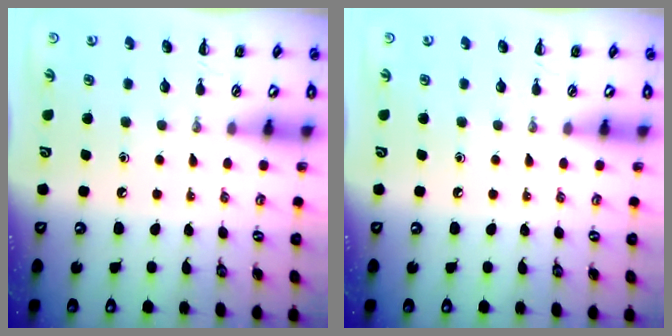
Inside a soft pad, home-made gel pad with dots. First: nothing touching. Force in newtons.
{"total": 0.0}